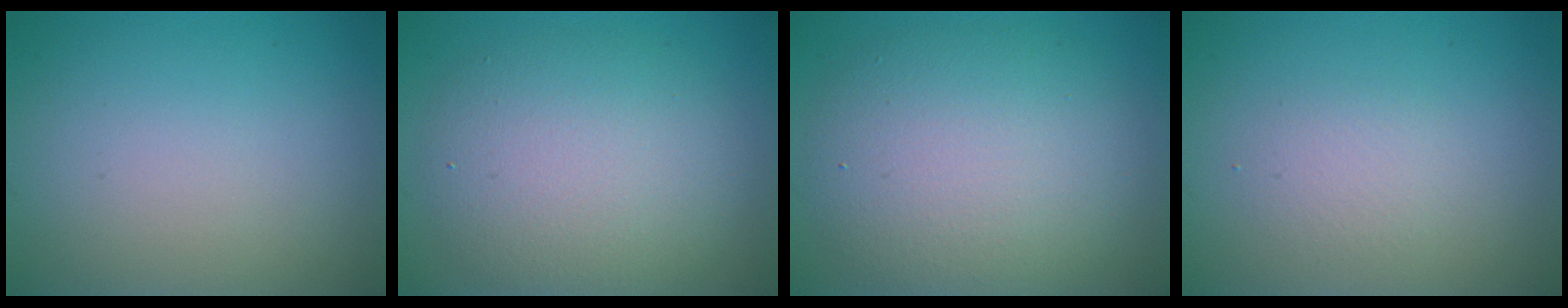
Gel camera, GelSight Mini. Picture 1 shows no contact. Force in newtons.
{"total": 6.5, "press": 6.5, "slide": 0.6}
{"total": 8.2, "press": 8.2, "slide": 0.5}
{"total": 1.7, "press": 1.7, "slide": 0.1}